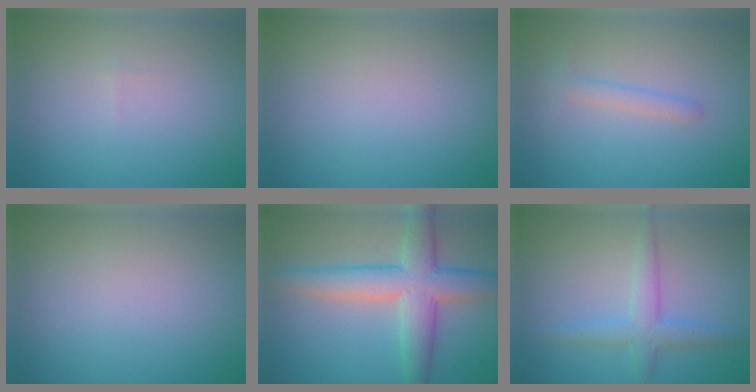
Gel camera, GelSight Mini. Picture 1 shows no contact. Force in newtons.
{"total": 0.0}
{"total": 1.8, "press": 1.8, "slide": 0.2}
{"total": 0.0}
{"total": 7.1, "press": 7.1, "slide": 0.1}
{"total": 3.0, "press": 3.0, "slide": 0.1}